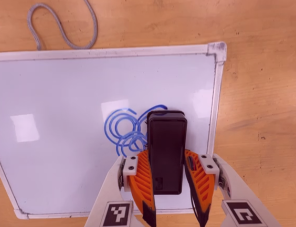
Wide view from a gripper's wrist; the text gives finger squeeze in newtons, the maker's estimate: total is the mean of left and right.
{"total": 11.5, "left": 11.8, "right": 11.1}